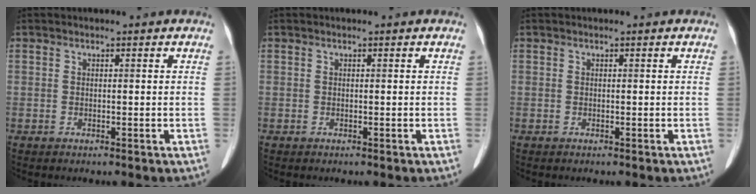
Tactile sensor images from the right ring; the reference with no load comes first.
{"total": 0.0}
{"total": 0.0}